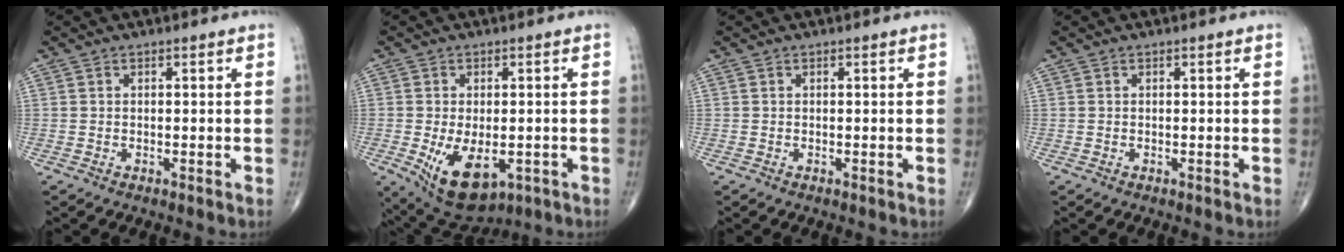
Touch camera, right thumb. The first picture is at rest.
{"total": 11.0, "force": [-3.2, 6.1, 8.5], "torque": [-0.132, -0.009, -0.033]}
{"total": 0.0}
{"total": 0.0}